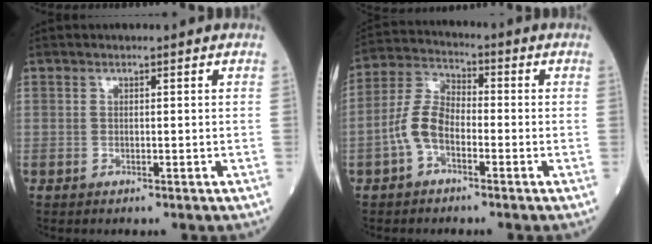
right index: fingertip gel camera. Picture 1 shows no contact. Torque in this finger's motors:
{"motor_torque": [0.52, -0.48, 0.32, 0.12]}